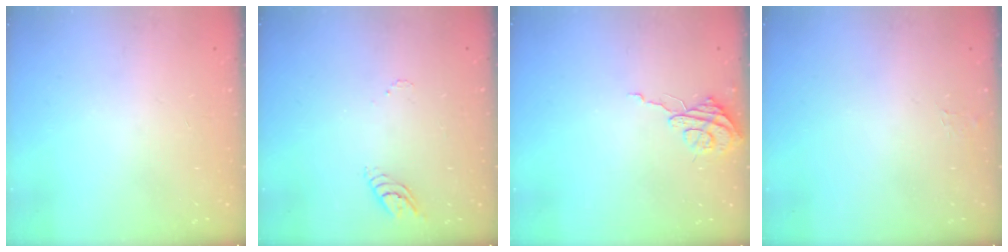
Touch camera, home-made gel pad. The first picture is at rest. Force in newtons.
{"total": 4.2, "press": 4.1, "slide": 0.3}
{"total": 6.9, "press": 6.9, "slide": 0.6}
{"total": 3.4, "press": 3.4, "slide": 0.4}